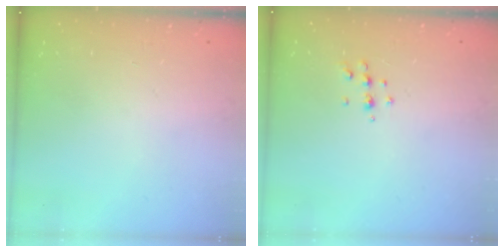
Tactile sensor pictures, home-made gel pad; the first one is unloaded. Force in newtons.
{"total": 4.9, "press": 4.8, "slide": 1.1}